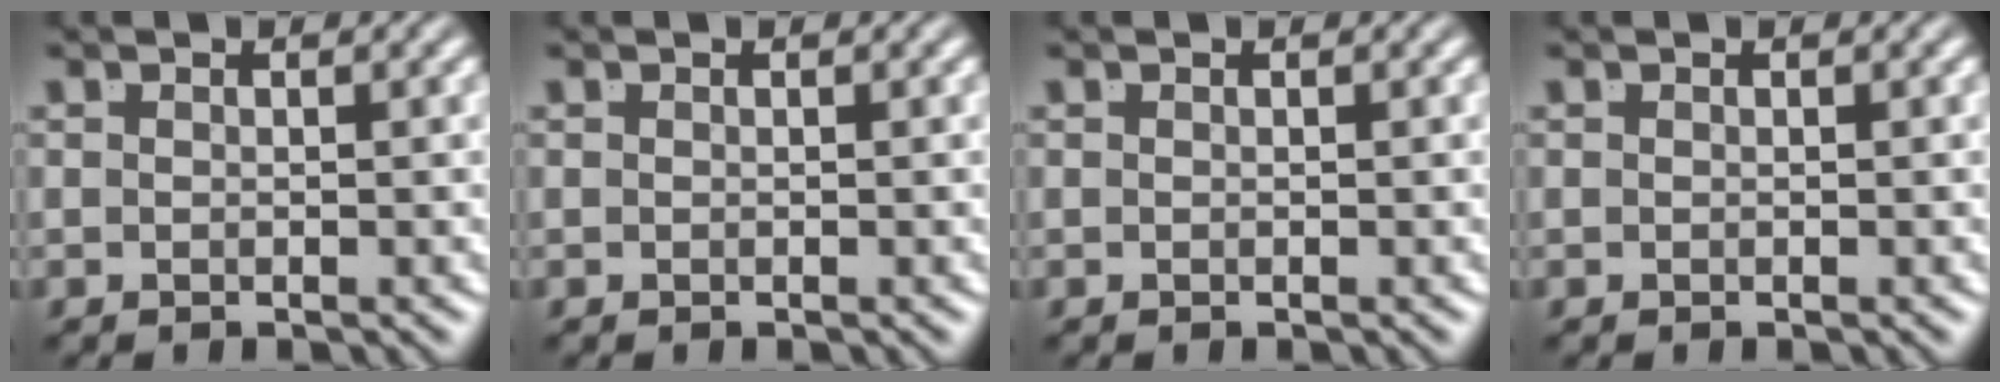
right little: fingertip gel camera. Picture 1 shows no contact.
{"total": 0.0}
{"total": 0.0}
{"total": 0.0}